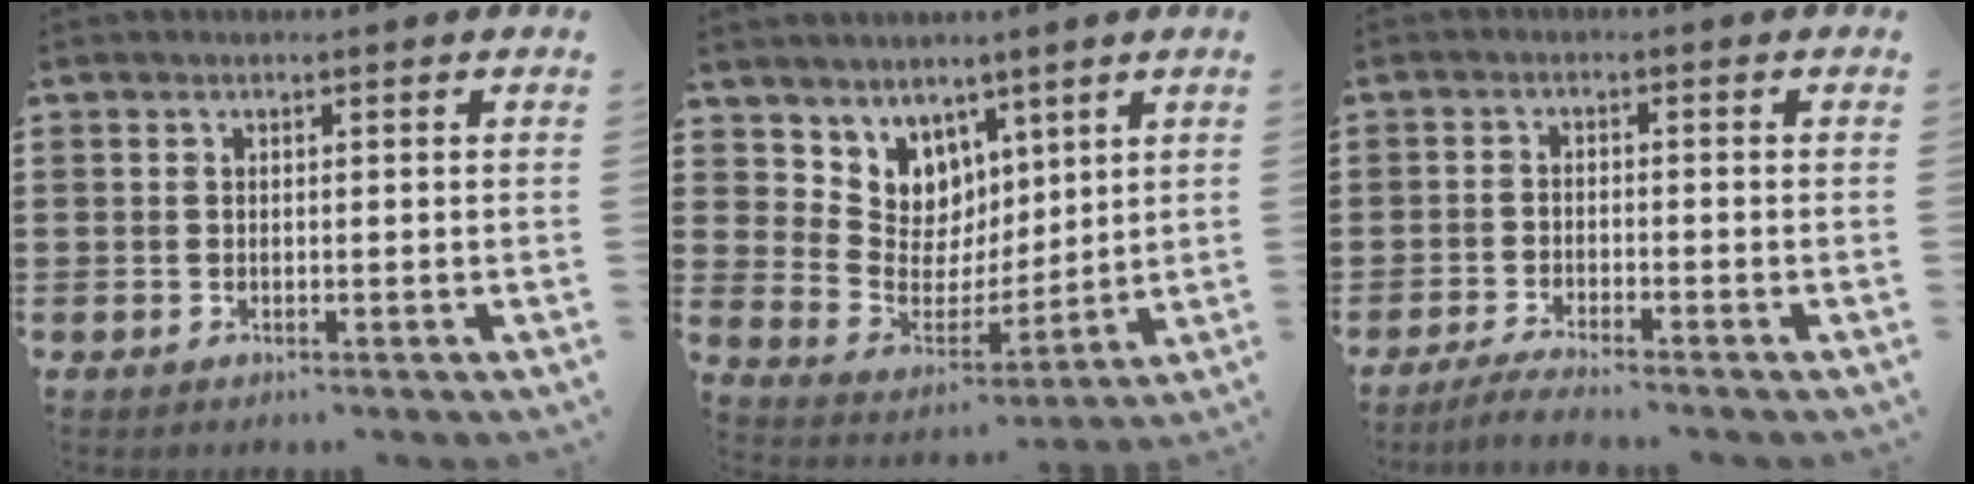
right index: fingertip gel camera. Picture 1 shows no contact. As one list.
[{"total": 6.6, "force": [4.4, 4.9, -0.7], "torque": [-0.040, -0.049, 0.084]}, {"total": 2.6, "force": [-2.5, -0.3, 0.7], "torque": [-0.012, 0.002, -0.050]}]